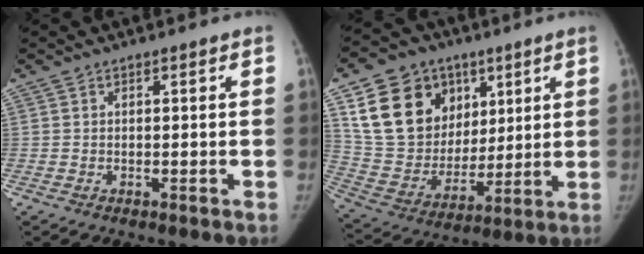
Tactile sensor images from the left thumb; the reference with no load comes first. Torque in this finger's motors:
{"motor_torque": [0.07, 0.89, 1.47, -0.90, 0.12]}